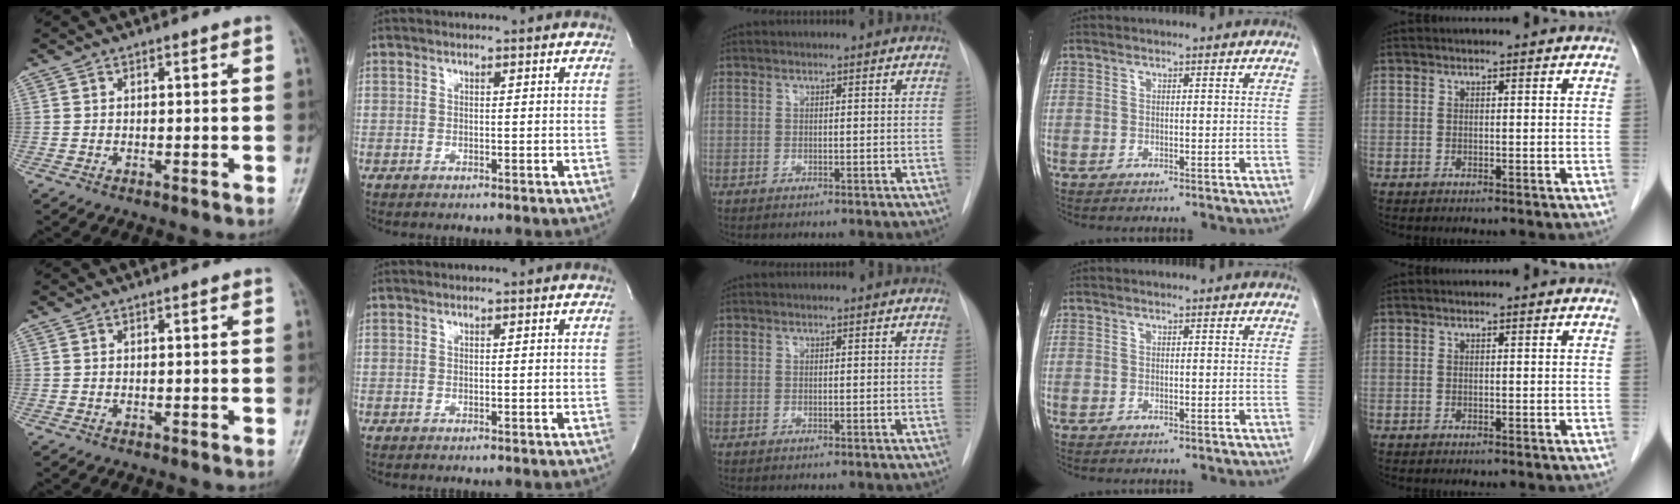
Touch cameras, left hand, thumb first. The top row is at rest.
{}